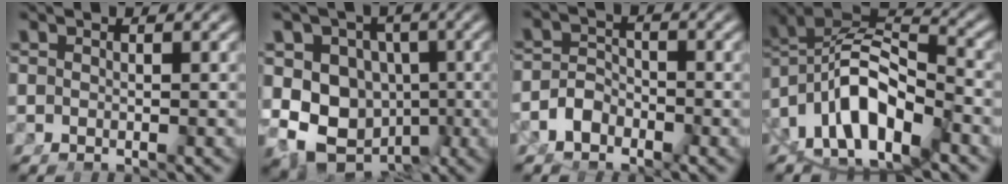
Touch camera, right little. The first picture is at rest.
{"total": 16.4, "force": [-2.4, 14.3, 7.8], "torque": [-0.174, -0.073, -0.031]}
{"total": 3.7, "force": [-2.3, 2.6, 1.4], "torque": [-0.024, -0.009, -0.037]}
{"total": 16.3, "force": [-4.1, 13.0, 8.9], "torque": [-0.198, -0.059, -0.059]}